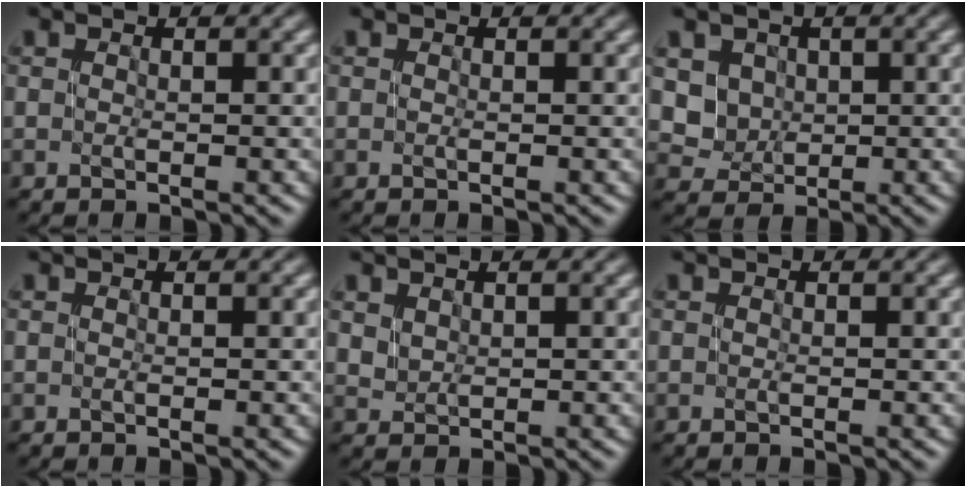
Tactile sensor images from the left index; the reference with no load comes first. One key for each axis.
{"total": 0.0}
{"total": 2.5, "fx": 1.5, "fy": 1.9, "fz": -0.4, "tx": 0.003, "ty": -0.007, "tz": 0.035}
{"total": 0.0}
{"total": 1.1, "fx": 0.9, "fy": 0.4, "fz": -0.4, "tx": 0.012, "ty": 0.002, "tz": 0.021}
{"total": 0.0}